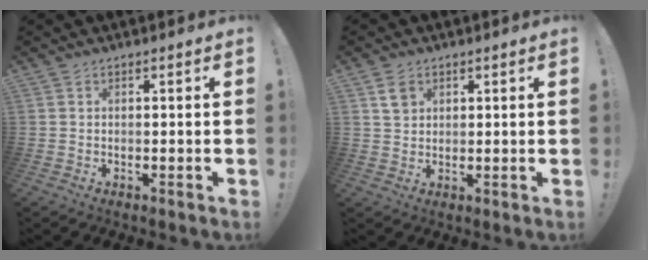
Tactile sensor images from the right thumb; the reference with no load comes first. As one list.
[{"total": 4.1, "force": [2.1, 3.1, 1.7], "torque": [-0.020, -0.002, 0.038]}]